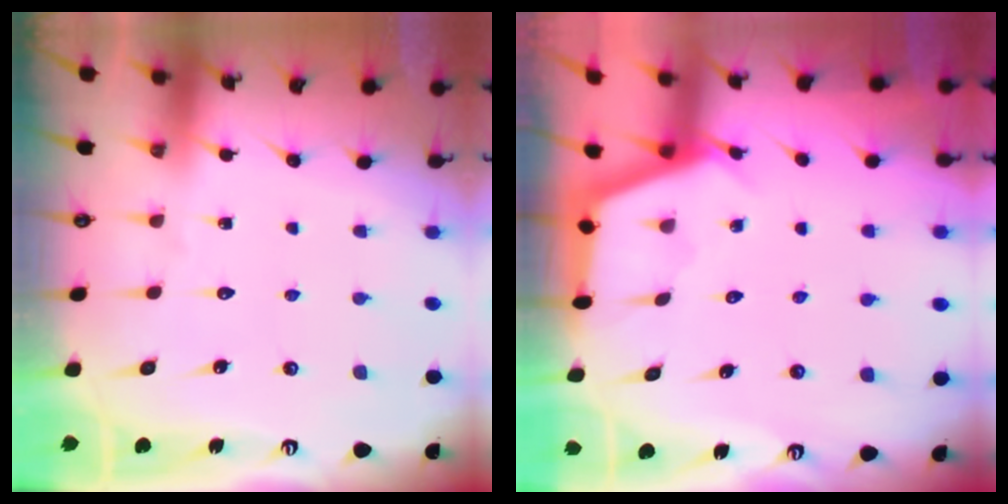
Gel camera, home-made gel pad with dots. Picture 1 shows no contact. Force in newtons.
{"total": 2.8, "press": 2.8, "slide": 0.3}